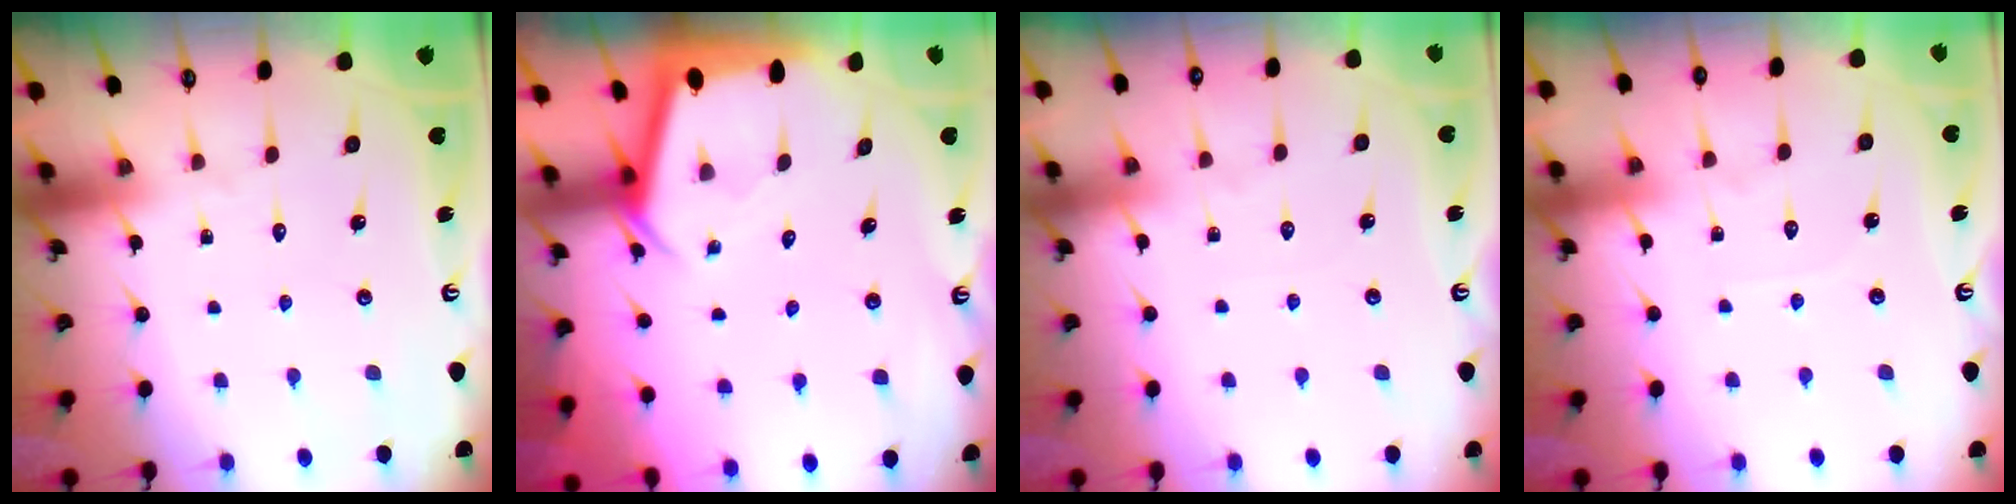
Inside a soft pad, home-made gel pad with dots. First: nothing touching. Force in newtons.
{"total": 2.6, "press": 2.6, "slide": 0.3}
{"total": 2.4, "press": 2.4, "slide": 0.3}
{"total": 3.3, "press": 3.3, "slide": 0.4}